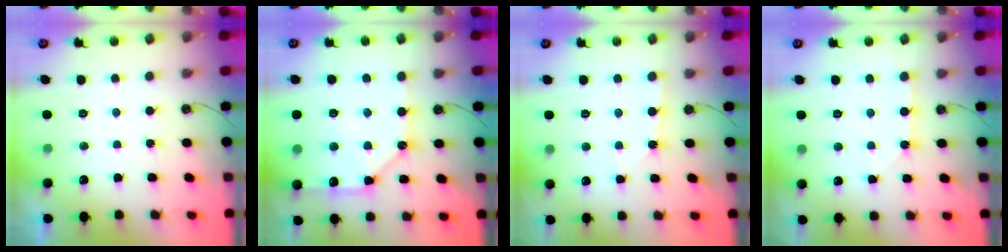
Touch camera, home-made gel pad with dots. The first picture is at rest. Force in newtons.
{"total": 12.7, "press": 12.6, "slide": 1.9}
{"total": 1.3, "press": 1.3, "slide": 0.2}
{"total": 1.8, "press": 1.8, "slide": 0.3}